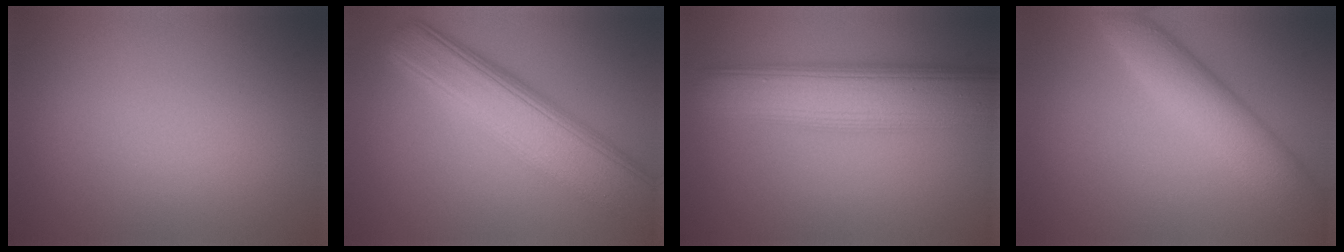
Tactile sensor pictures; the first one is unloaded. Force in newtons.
{"total": 8.2, "press": 8.2, "slide": 0.4}
{"total": 8.3, "press": 8.3, "slide": 0.2}
{"total": 5.4, "press": 5.4, "slide": 0.1}